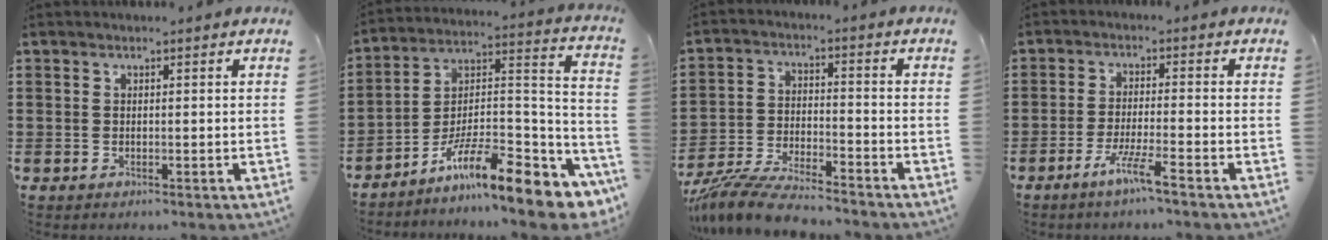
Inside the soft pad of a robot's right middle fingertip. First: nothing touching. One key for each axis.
{"total": 12.3, "fx": -8.9, "fy": 2.3, "fz": 8.2, "tx": -0.129, "ty": 0.011, "tz": -0.165}
{"total": 8.1, "fx": -7.6, "fy": 0.7, "fz": 2.8, "tx": -0.060, "ty": 0.005, "tz": -0.150}
{"total": 5.0, "fx": -3.5, "fy": -0.1, "fz": 3.5, "tx": -0.070, "ty": -0.010, "tz": -0.063}